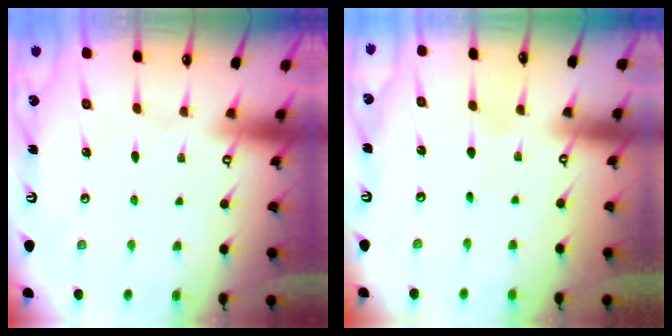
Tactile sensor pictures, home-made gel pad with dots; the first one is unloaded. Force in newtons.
{"total": 0.0}